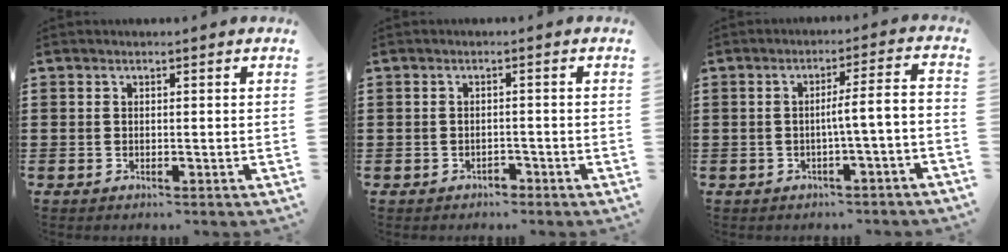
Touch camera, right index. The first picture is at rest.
{"total": 1.4, "force": [-1.3, 0.4, -0.1], "torque": [-0.006, 0.001, -0.030]}
{"total": 4.2, "force": [-1.9, -0.3, 3.8], "torque": [-0.071, 0.000, -0.040]}